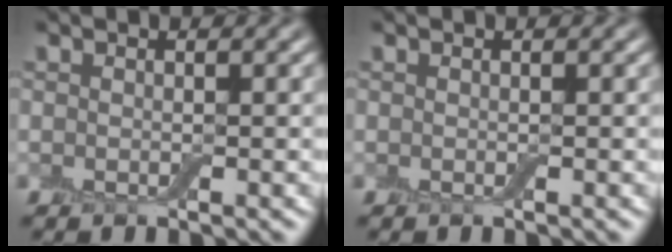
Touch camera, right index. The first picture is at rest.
{"total": 0.0}